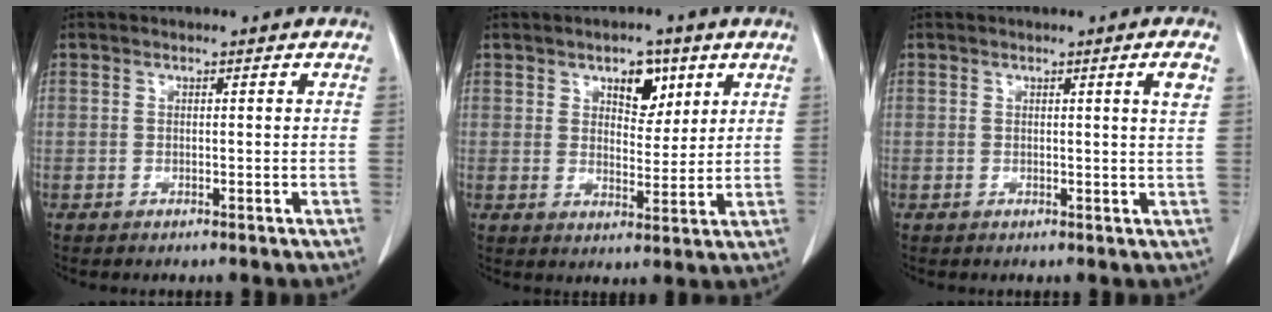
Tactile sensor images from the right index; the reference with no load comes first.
{"total": 5.8, "force": [3.1, 3.1, 3.8], "torque": [-0.053, 0.004, 0.048]}
{"total": 2.4, "force": [1.0, -0.5, 2.1], "torque": [-0.029, -0.007, 0.015]}